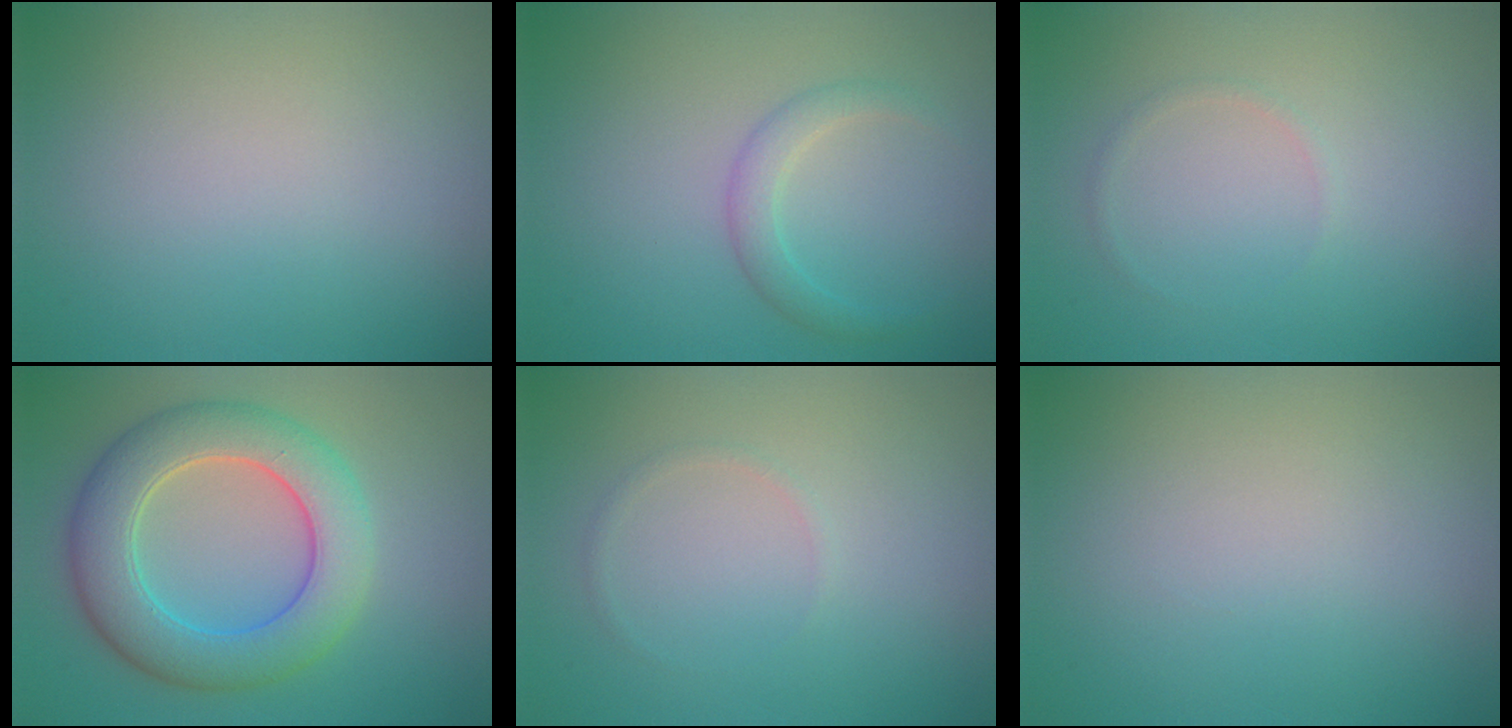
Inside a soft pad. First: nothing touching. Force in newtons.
{"total": 1.9, "press": 1.9, "slide": 0.1}
{"total": 0.7, "press": 0.7, "slide": 0.0}
{"total": 7.6, "press": 7.6, "slide": 0.6}
{"total": 0.7, "press": 0.7, "slide": 0.0}
{"total": 0.0}